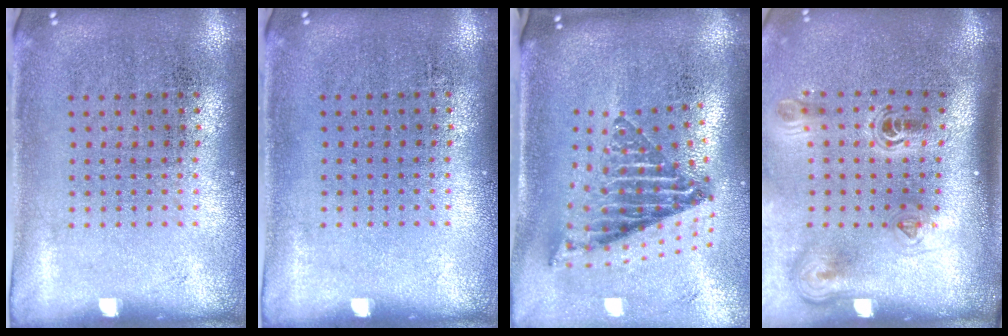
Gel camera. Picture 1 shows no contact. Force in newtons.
{"total": 0.0}
{"total": 2.4, "press": 1.6, "slide": 1.8}
{"total": 2.3, "press": 1.5, "slide": 1.7}